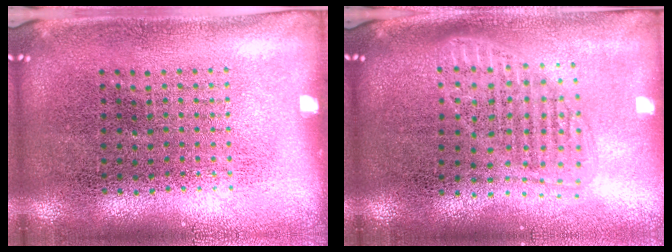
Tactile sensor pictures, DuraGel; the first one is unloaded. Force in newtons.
{"total": 1.6, "press": 1.4, "slide": 0.7}